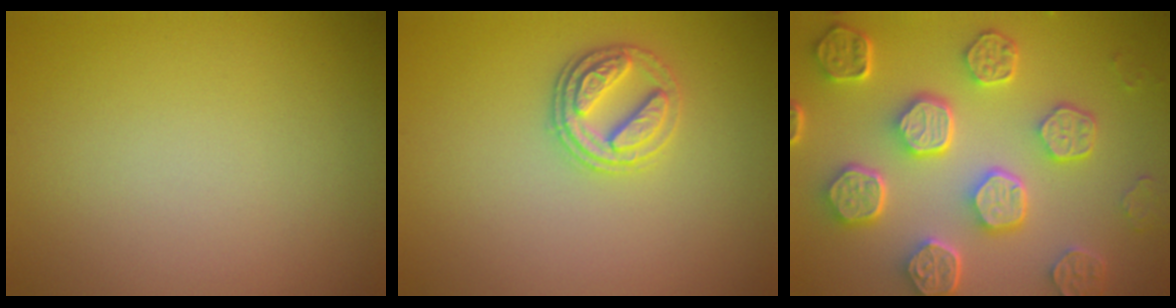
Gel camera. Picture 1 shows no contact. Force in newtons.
{"total": 2.6, "press": 2.6, "slide": 0.5}
{"total": 8.2, "press": 6.2, "slide": 5.4}